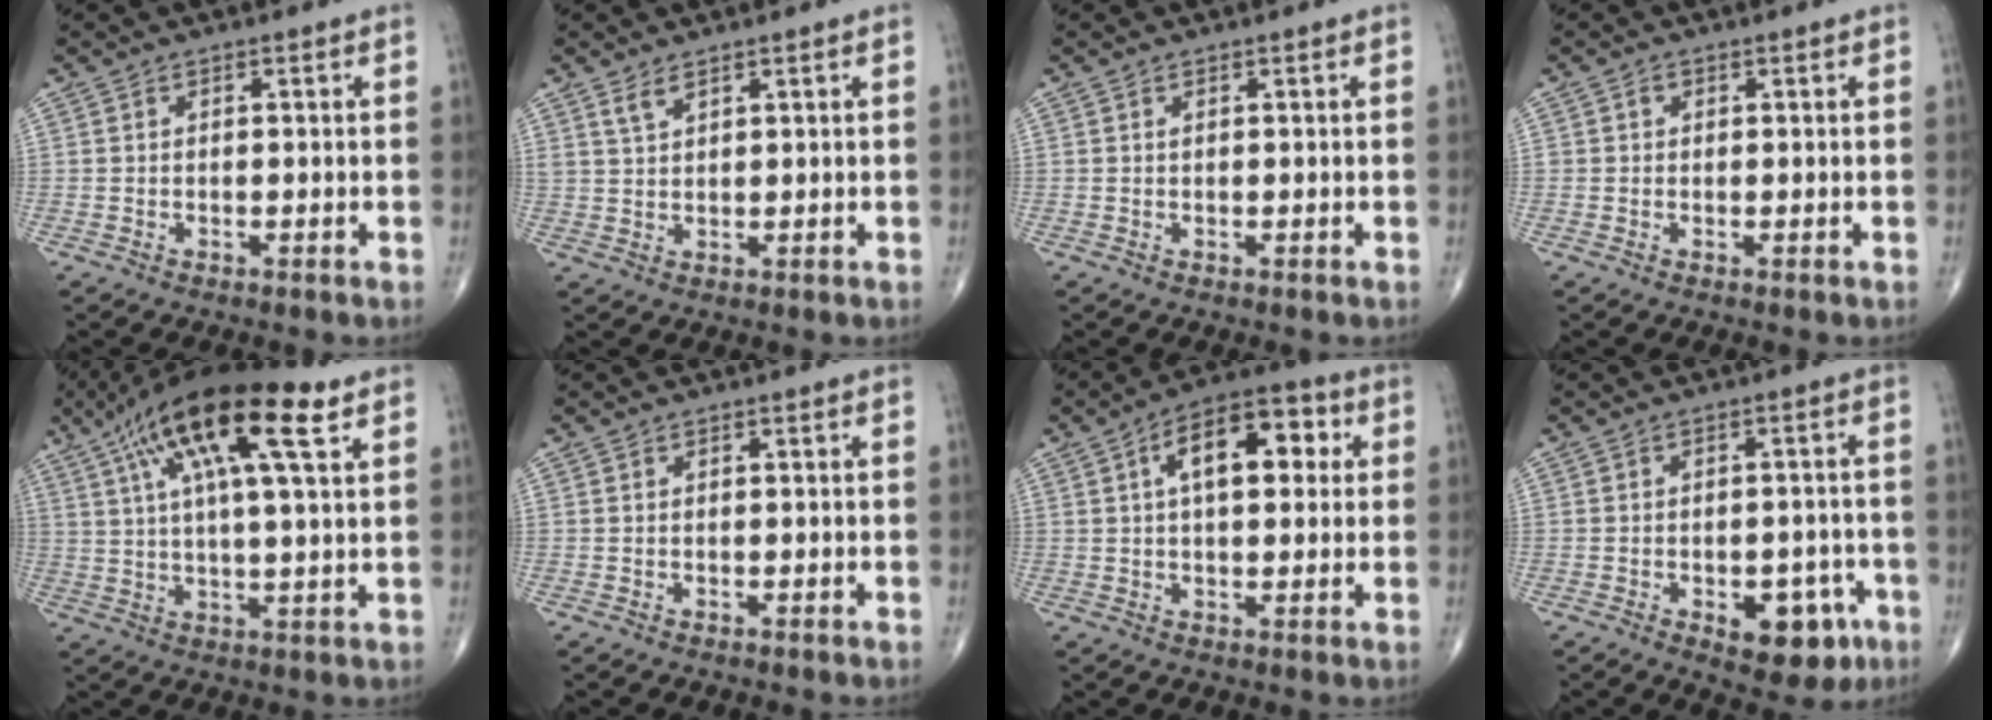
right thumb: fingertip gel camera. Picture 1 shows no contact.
{"total": 2.5, "force": [1.9, 0.9, 1.4], "torque": [-0.030, -0.009, 0.044]}
{"total": 0.8, "force": [0.4, 0.4, 0.6], "torque": [-0.010, 0.001, 0.009]}
{"total": 1.0, "force": [0.3, 0.9, 0.4], "torque": [-0.001, 0.001, 0.004]}
{"total": 20.6, "force": [10.0, 5.0, 17.3], "torque": [-0.307, 0.006, 0.168]}
{"total": 0.0}
{"total": 13.1, "force": [3.4, 6.7, 10.8], "torque": [-0.146, 0.023, 0.046]}
{"total": 9.5, "force": [-4.1, 5.2, 6.7], "torque": [-0.055, 0.023, -0.042]}